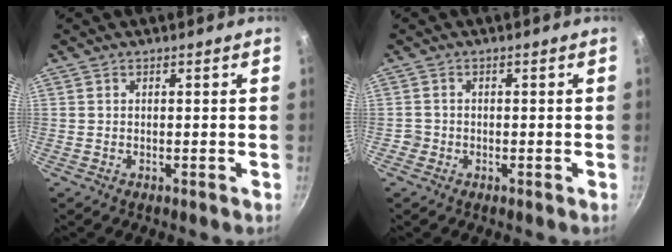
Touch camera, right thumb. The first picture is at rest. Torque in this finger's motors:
{"motor_torque": [0.01, -0.10, -0.15, 0.42, 0.01]}